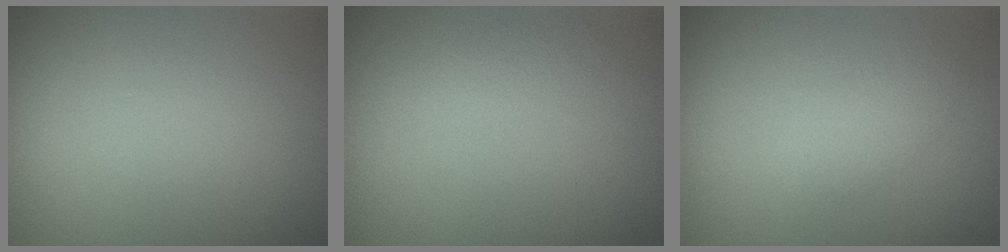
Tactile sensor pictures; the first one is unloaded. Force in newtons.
{"total": 1.1, "press": 1.1, "slide": 0.0}
{"total": 1.9, "press": 1.9, "slide": 0.1}